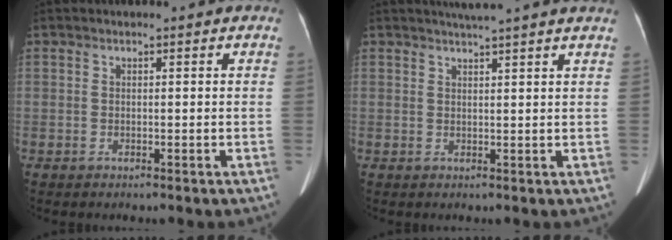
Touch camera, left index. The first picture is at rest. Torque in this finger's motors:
{"motor_torque": [0.16, -0.40, -0.01, 0.03]}